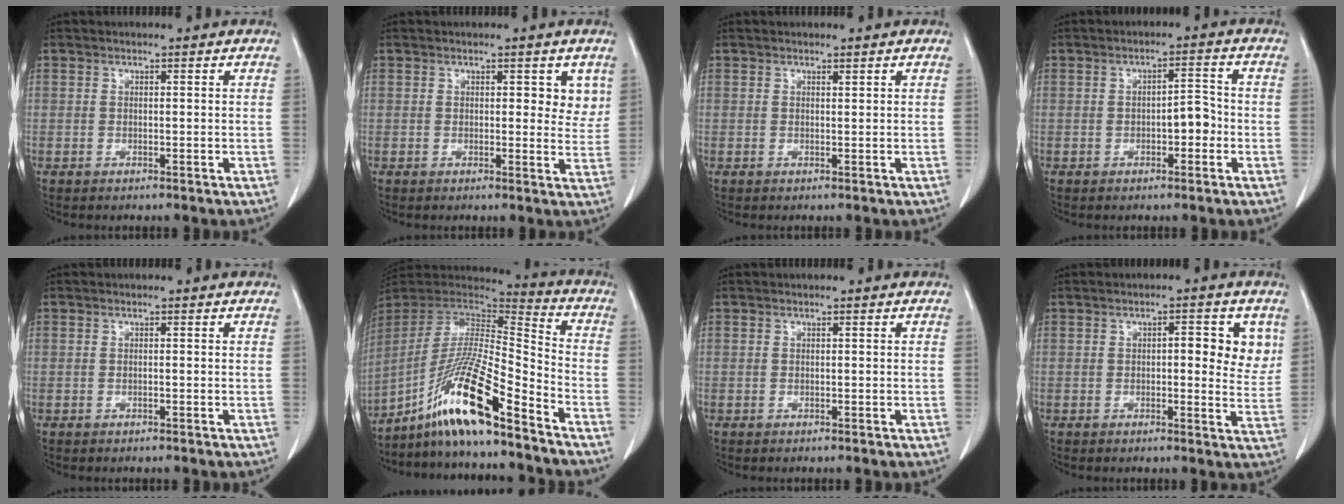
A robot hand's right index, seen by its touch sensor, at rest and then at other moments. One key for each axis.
{"total": 3.6, "fx": 1.7, "fy": 1.9, "fz": 2.6, "tx": -0.013, "ty": -0.008, "tz": 0.015}
{"total": 0.0}
{"total": 3.8, "fx": -0.9, "fy": 1.4, "fz": 3.4, "tx": -0.052, "ty": 0.014, "tz": -0.011}
{"total": 0.0}
{"total": 17.3, "fx": -11.9, "fy": 0.6, "fz": 12.6, "tx": -0.256, "ty": -0.011, "tz": -0.220}
{"total": 0.0}
{"total": 6.1, "fx": 1.9, "fy": 2.2, "fz": 5.3, "tx": -0.056, "ty": 0.001, "tz": 0.018}